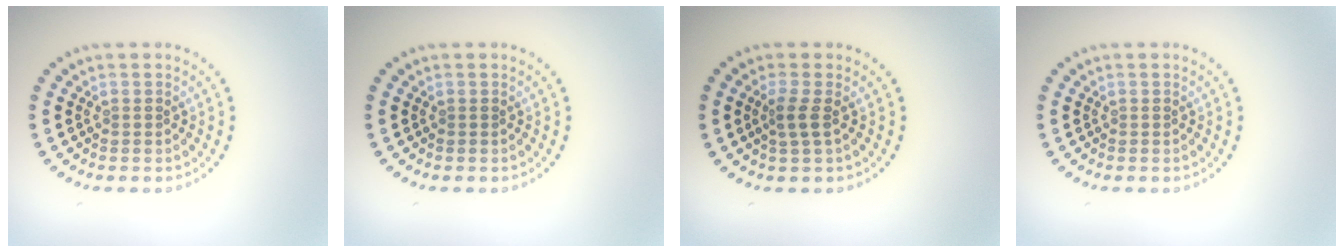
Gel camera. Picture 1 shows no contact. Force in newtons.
{"total": 0.0}
{"total": 1.6, "press": 1.3, "slide": 1.0}
{"total": 0.0}